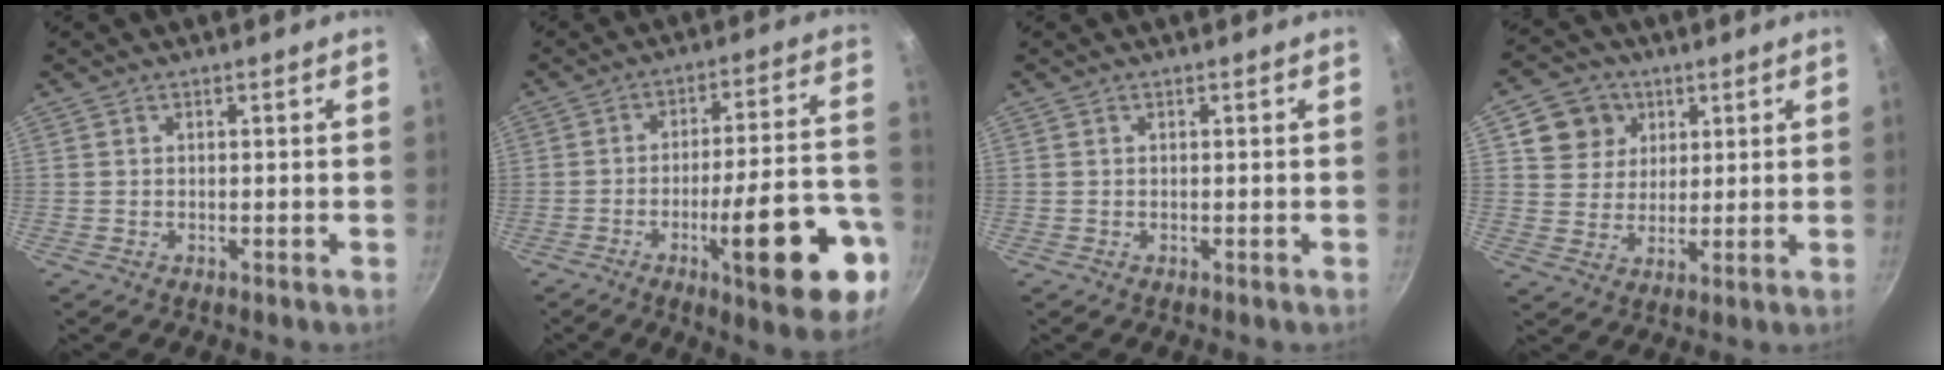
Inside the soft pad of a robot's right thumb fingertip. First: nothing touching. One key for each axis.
{"total": 20.8, "fx": -8.5, "fy": 5.1, "fz": 18.3, "tx": -0.224, "ty": 0.038, "tz": -0.119}
{"total": 0.0}
{"total": 8.5, "fx": 3.4, "fy": 7.4, "fz": 2.3, "tx": -0.008, "ty": 0.000, "tz": 0.056}